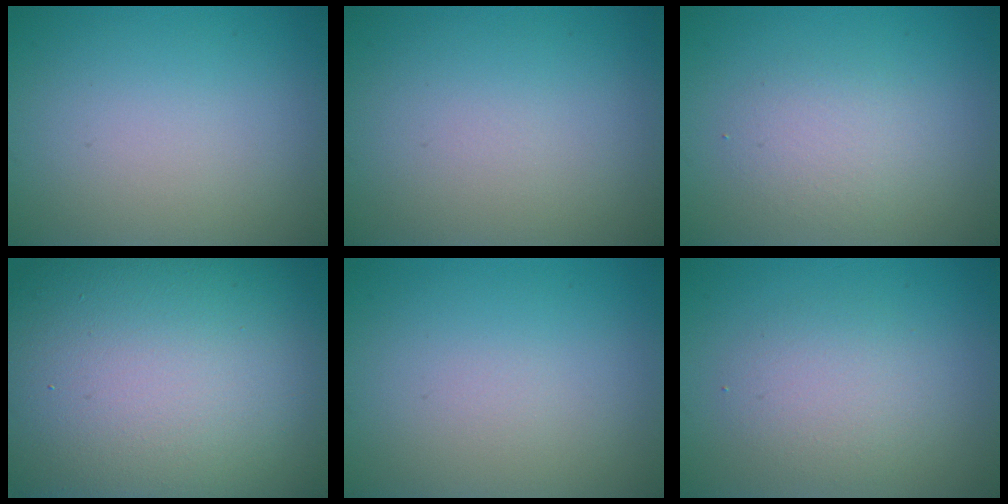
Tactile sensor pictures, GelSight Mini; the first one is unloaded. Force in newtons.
{"total": 0.0}
{"total": 2.2, "press": 2.2, "slide": 0.2}
{"total": 21.9, "press": 21.9, "slide": 1.3}
{"total": 0.0}
{"total": 2.8, "press": 2.8, "slide": 0.1}